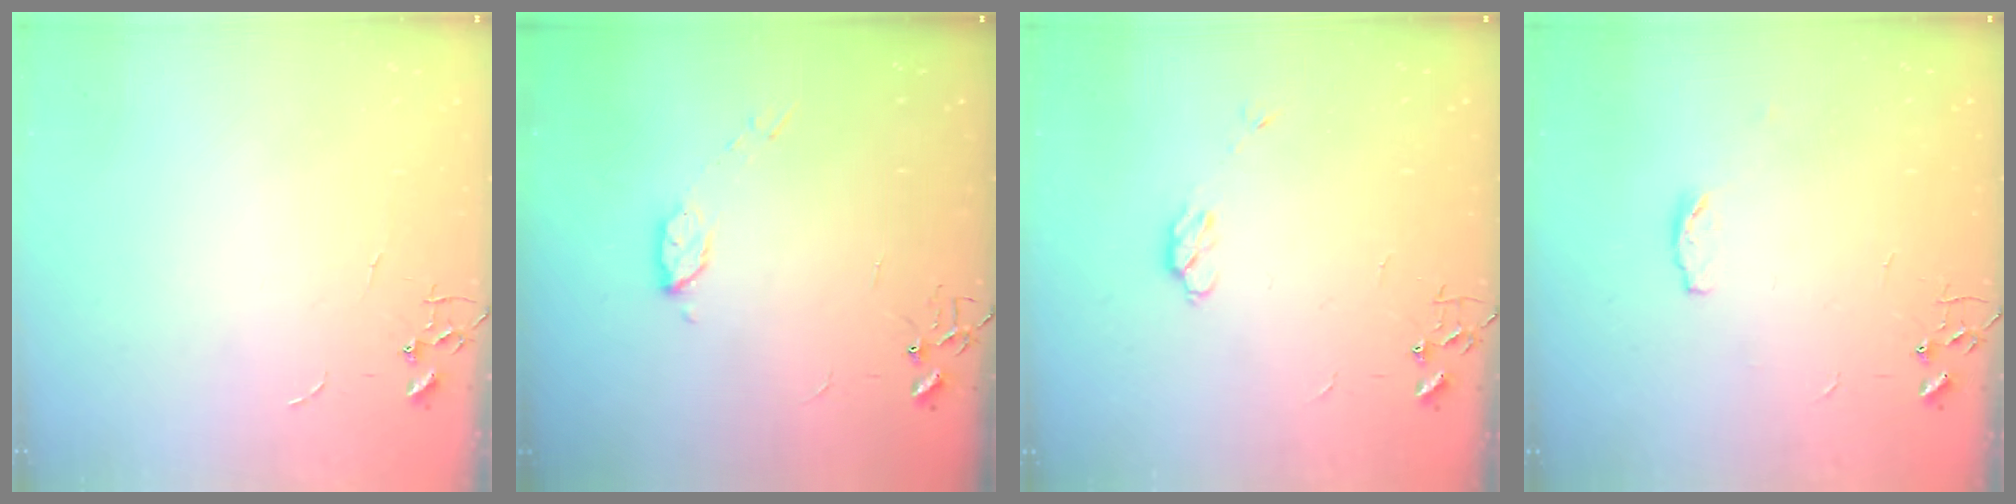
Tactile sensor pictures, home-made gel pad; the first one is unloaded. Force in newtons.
{"total": 6.4, "press": 6.4, "slide": 0.3}
{"total": 5.1, "press": 5.0, "slide": 1.0}
{"total": 4.3, "press": 4.3, "slide": 0.5}